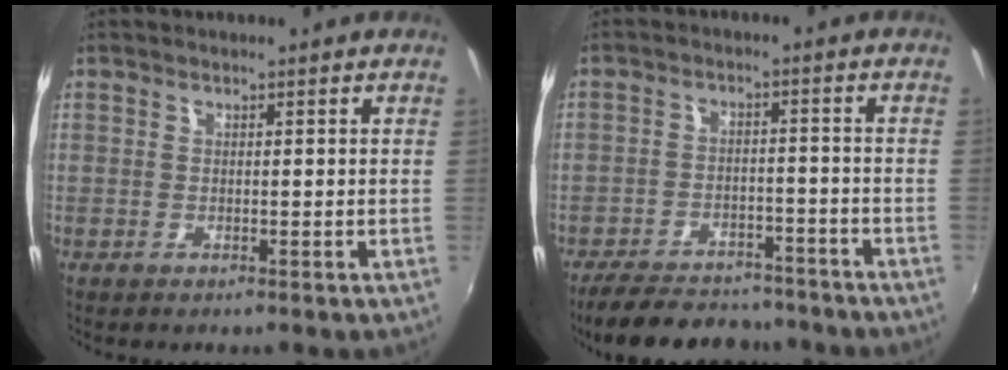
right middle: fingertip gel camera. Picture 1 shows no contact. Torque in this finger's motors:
{"motor_torque": [1.05, -1.08, 0.43, 0.16]}